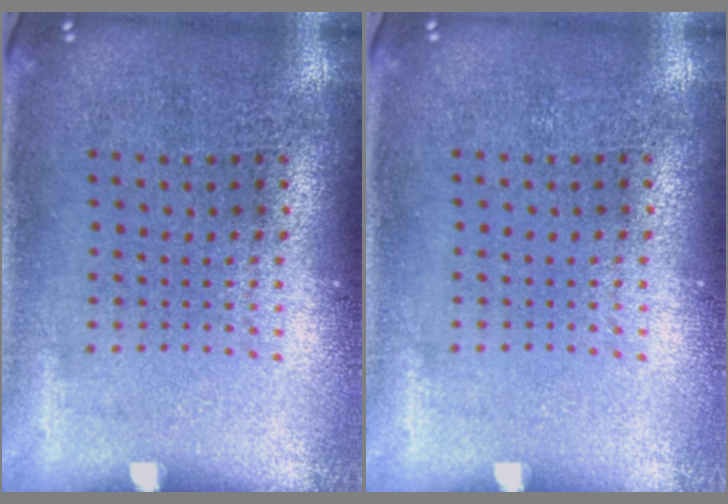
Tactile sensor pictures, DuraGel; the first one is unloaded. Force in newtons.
{"total": 0.0}